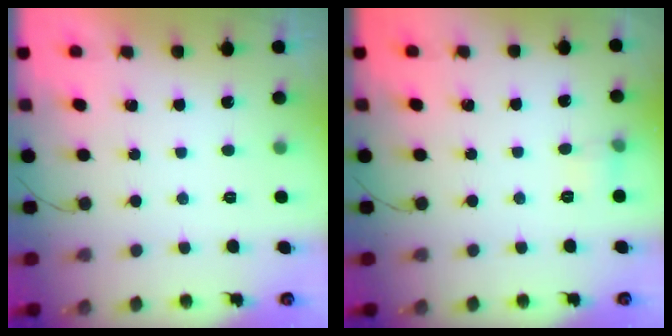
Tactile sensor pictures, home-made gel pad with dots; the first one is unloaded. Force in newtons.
{"total": 4.7, "press": 4.5, "slide": 1.3}